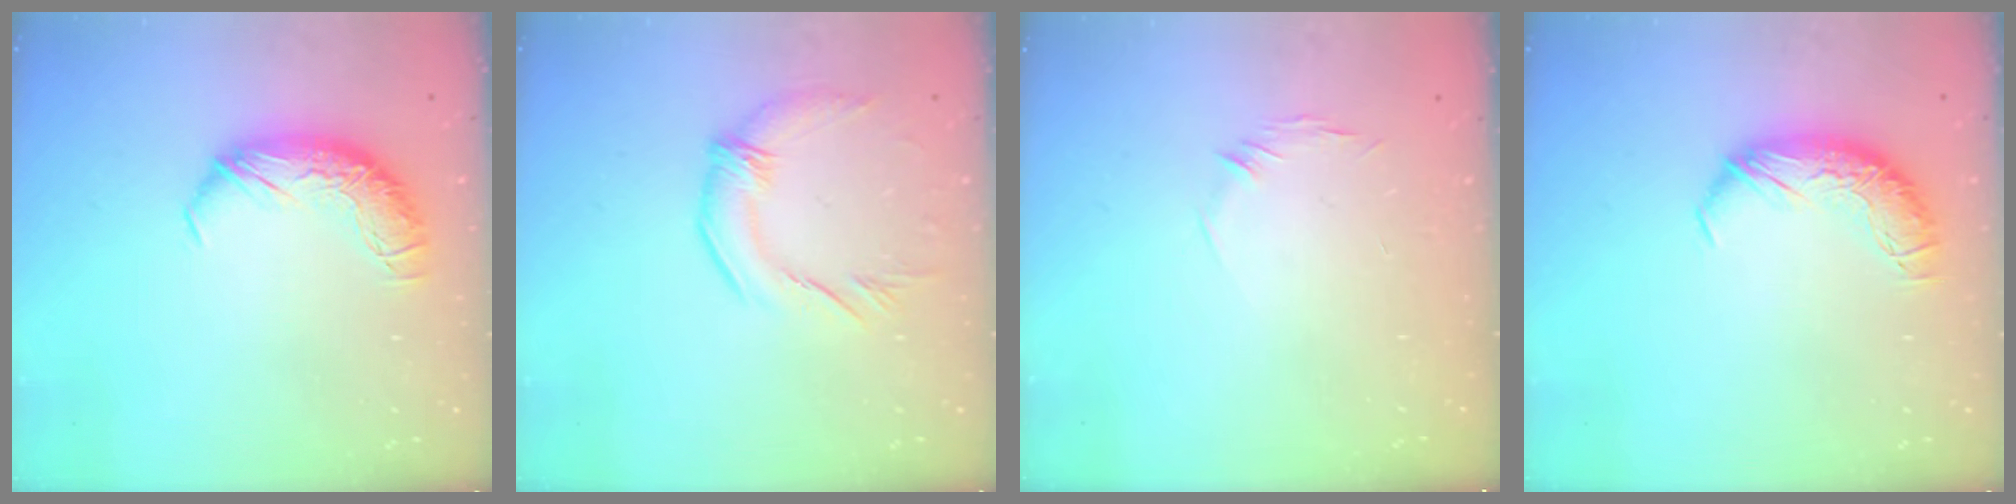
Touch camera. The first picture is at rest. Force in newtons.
{"total": 1.7, "press": 1.2, "slide": 1.2}
{"total": 7.6, "press": 7.6, "slide": 0.7}
{"total": 0.0}